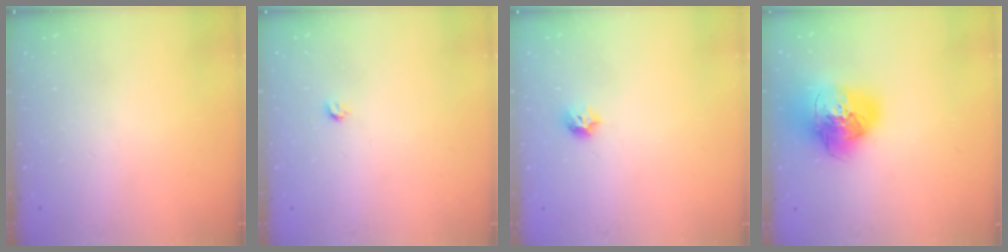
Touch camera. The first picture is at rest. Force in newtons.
{"total": 3.2, "press": 3.2, "slide": 0.3}
{"total": 6.3, "press": 6.3, "slide": 0.8}
{"total": 19.1, "press": 18.9, "slide": 2.6}